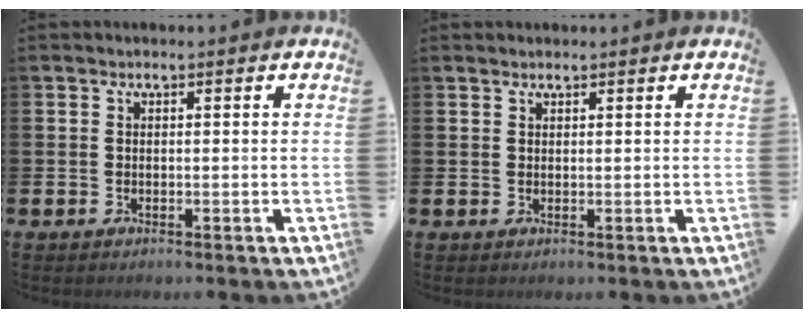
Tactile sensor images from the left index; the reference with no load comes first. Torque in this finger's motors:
{"motor_torque": [-0.03, -2.11, -0.46, -0.05]}